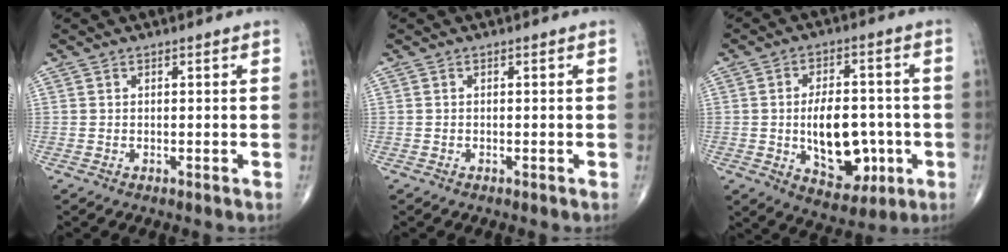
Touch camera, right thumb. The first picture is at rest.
{"total": 0.0}
{"total": 13.8, "force": [-2.3, 8.1, 10.9], "torque": [-0.130, 0.012, -0.021]}